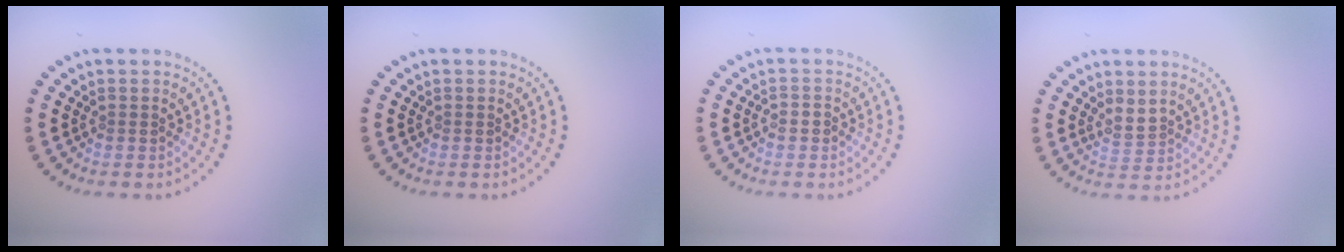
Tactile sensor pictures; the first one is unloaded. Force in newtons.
{"total": 0.0}
{"total": 1.1, "press": 1.0, "slide": 0.5}
{"total": 1.6, "press": 1.2, "slide": 1.1}